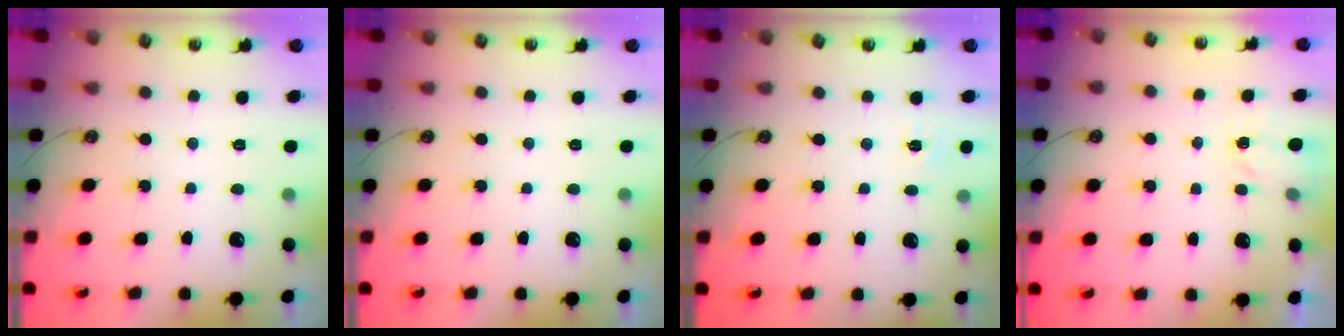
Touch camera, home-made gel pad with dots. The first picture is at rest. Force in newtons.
{"total": 0.0}
{"total": 4.1, "press": 4.0, "slide": 0.6}
{"total": 2.3, "press": 2.3, "slide": 0.2}